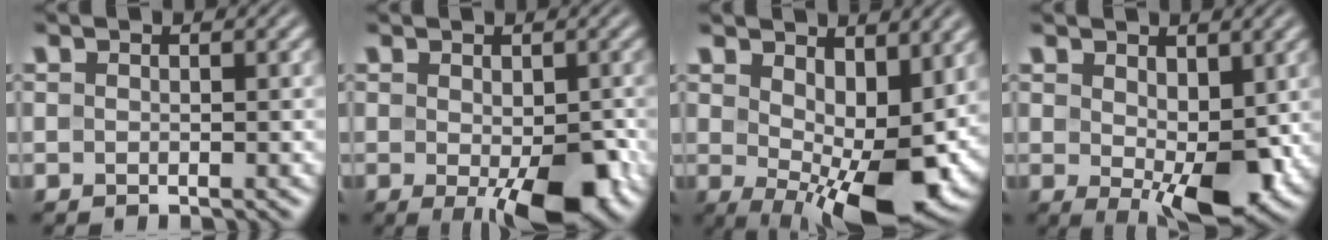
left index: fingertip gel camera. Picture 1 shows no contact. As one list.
[{"total": 7.2, "force": [-2.5, 2.9, 6.1], "torque": [-0.093, -0.016, -0.030]}, {"total": 12.2, "force": [0.7, 6.2, 10.5], "torque": [-0.152, -0.022, 0.026]}, {"total": 8.0, "force": [-0.1, 3.9, 6.9], "torque": [-0.111, -0.012, 0.005]}]